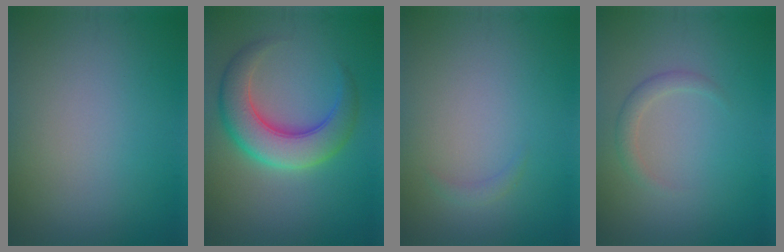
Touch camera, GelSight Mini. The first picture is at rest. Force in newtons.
{"total": 7.0, "press": 7.0, "slide": 0.2}
{"total": 0.7, "press": 0.7, "slide": 0.1}
{"total": 1.6, "press": 1.6, "slide": 0.1}